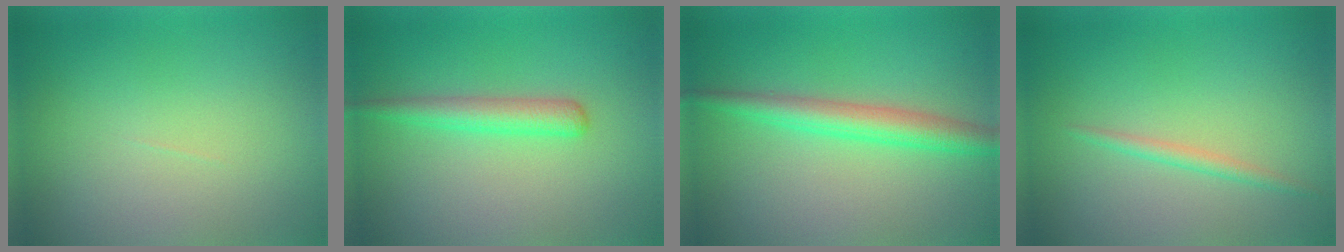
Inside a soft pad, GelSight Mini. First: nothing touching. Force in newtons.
{"total": 2.5, "press": 2.5, "slide": 0.1}
{"total": 3.6, "press": 3.6, "slide": 0.1}
{"total": 1.2, "press": 1.2, "slide": 0.0}